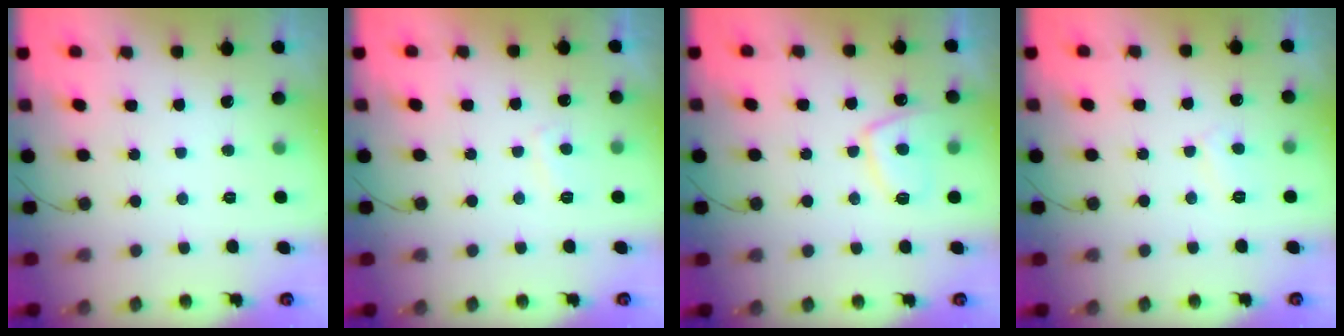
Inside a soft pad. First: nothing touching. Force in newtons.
{"total": 3.0, "press": 2.9, "slide": 0.8}
{"total": 8.8, "press": 8.7, "slide": 1.1}
{"total": 4.8, "press": 4.7, "slide": 0.4}